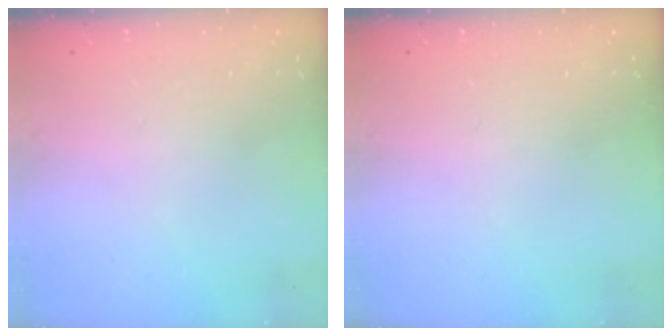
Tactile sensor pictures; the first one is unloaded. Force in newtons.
{"total": 0.0}